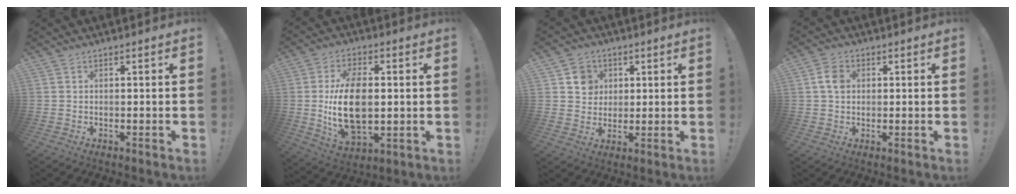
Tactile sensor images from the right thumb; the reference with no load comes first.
{"total": 16.6, "force": [0.0, 9.8, 13.4], "torque": [-0.254, -0.010, -0.002]}
{"total": 7.4, "force": [2.6, 6.7, 1.5], "torque": [-0.005, -0.015, 0.052]}
{"total": 5.6, "force": [0.9, 4.2, 3.6], "torque": [-0.046, 0.005, 0.018]}